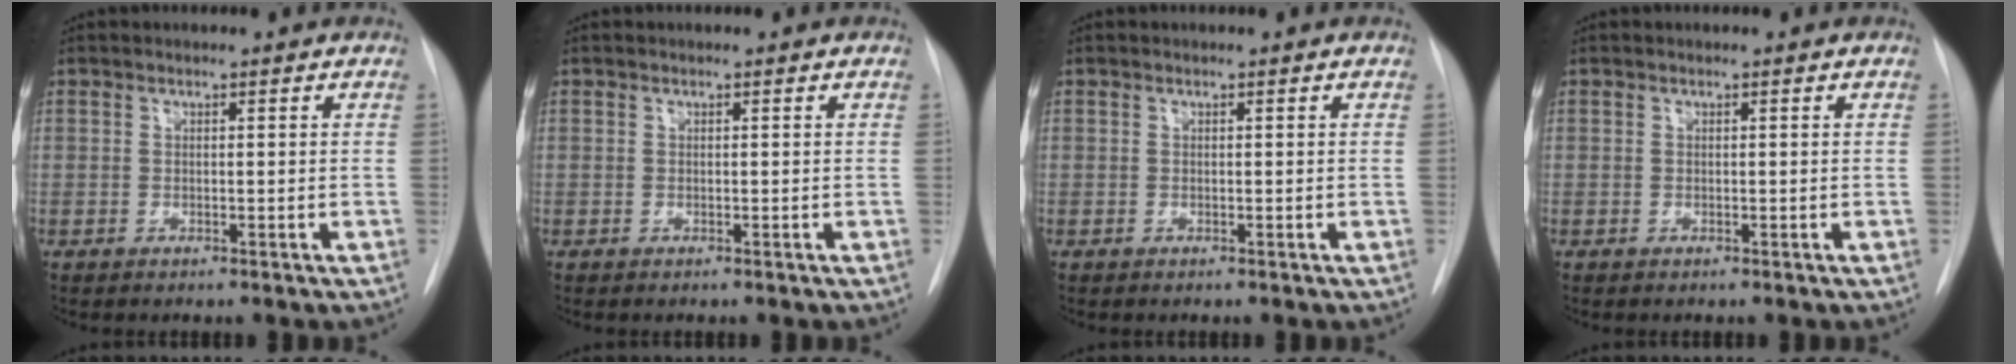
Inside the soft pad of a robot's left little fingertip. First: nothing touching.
{"total": 0.0}
{"total": 0.0}
{"total": 0.0}